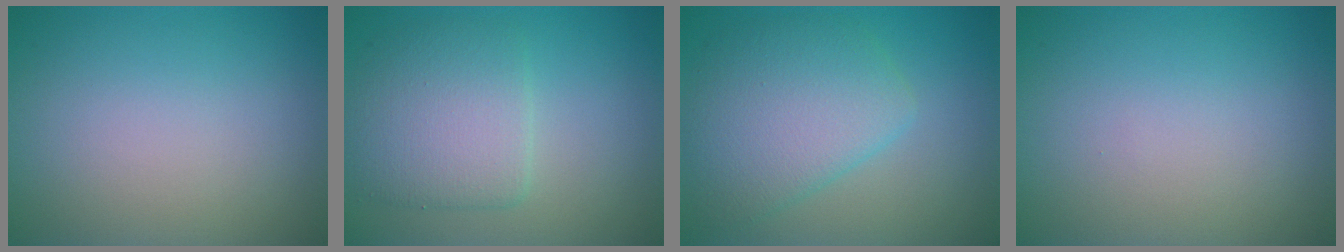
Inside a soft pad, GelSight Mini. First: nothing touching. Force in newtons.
{"total": 4.9, "press": 4.8, "slide": 0.3}
{"total": 5.8, "press": 5.8, "slide": 0.1}
{"total": 0.0}